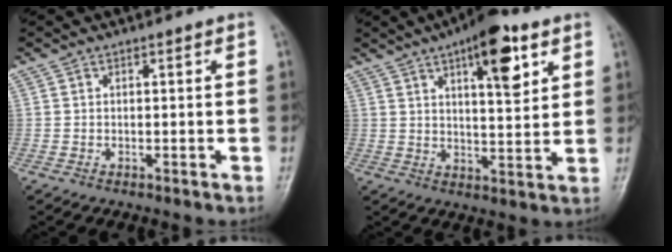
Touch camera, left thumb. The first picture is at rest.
{"total": 12.1, "force": [6.0, 4.2, 9.6], "torque": [-0.119, -0.026, 0.085]}